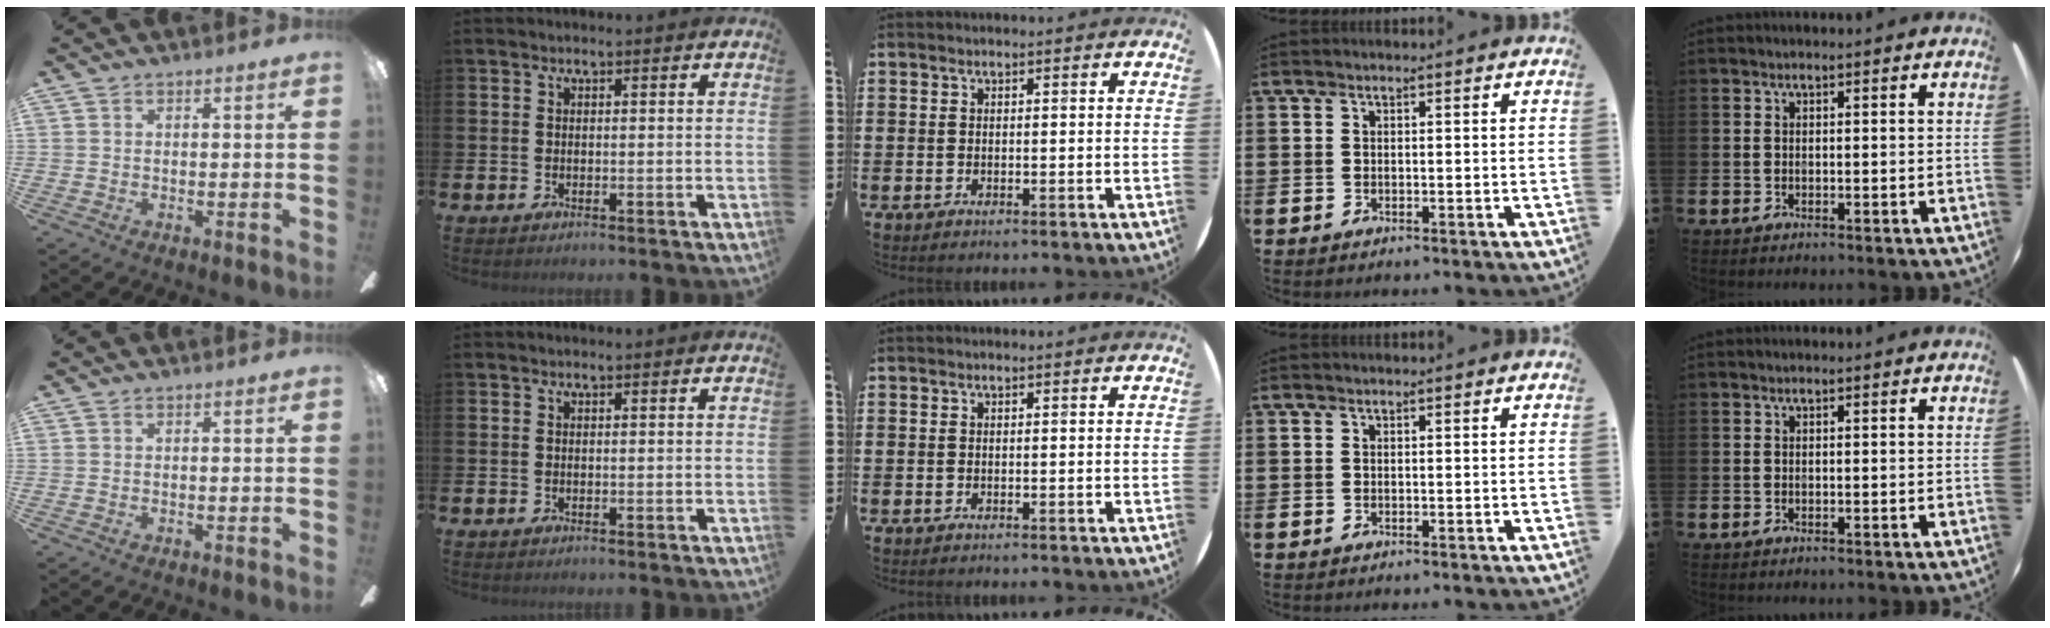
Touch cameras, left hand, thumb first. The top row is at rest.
{}